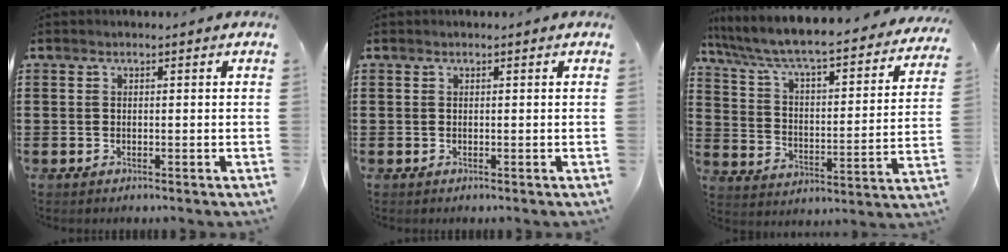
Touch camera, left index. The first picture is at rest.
{"total": 0.0}
{"total": 5.7, "force": [4.9, 0.2, 2.9], "torque": [-0.079, -0.049, 0.072]}